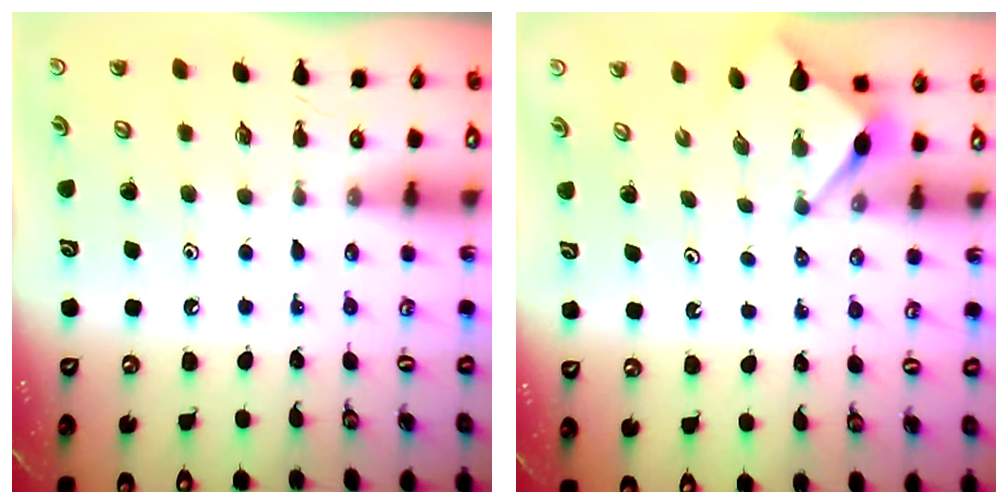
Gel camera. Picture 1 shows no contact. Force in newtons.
{"total": 3.4, "press": 3.4, "slide": 0.4}